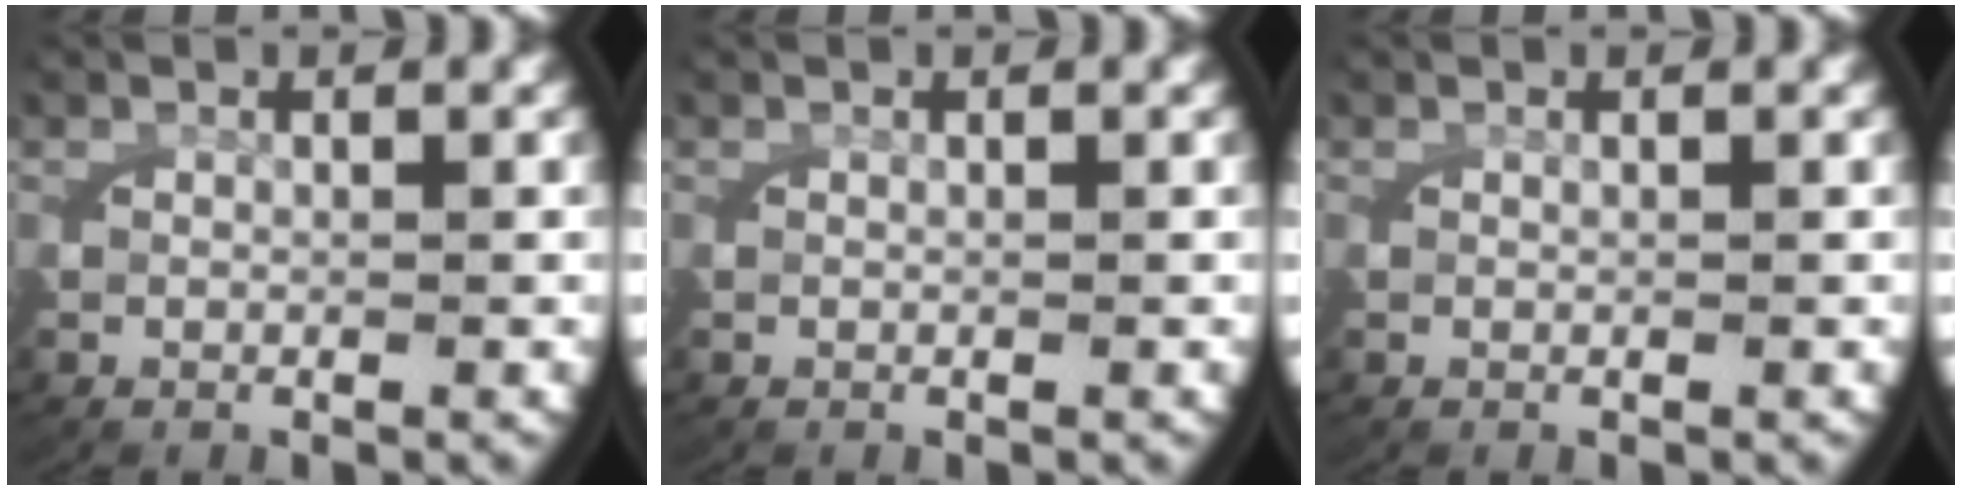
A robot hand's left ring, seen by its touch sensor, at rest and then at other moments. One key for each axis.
{"total": 0.0}
{"total": 0.0}